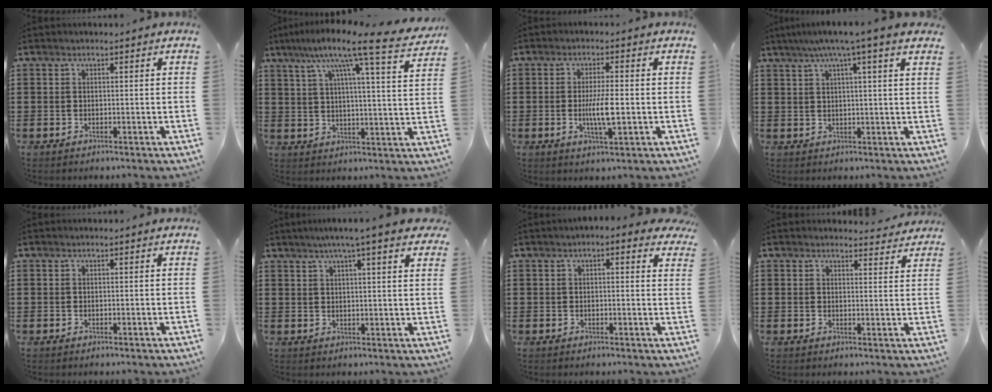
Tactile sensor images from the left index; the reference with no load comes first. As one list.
[{"total": 11.0, "force": [8.3, -0.2, 7.2], "torque": [-0.148, -0.045, 0.125]}, {"total": 5.4, "force": [-0.7, 0.9, 5.3], "torque": [-0.106, -0.005, -0.018]}, {"total": 5.3, "force": [3.3, -0.4, 4.1], "torque": [-0.090, -0.002, 0.054]}, {"total": 0.0}, {"total": 5.6, "force": [3.9, 0.1, 4.0], "torque": [-0.079, -0.005, 0.065]}, {"total": 1.6, "force": [0.5, 1.1, 1.0], "torque": [-0.025, 0.009, 0.005]}, {"total": 2.7, "force": [2.6, 0.4, 0.4], "torque": [-0.006, -0.010, 0.048]}]